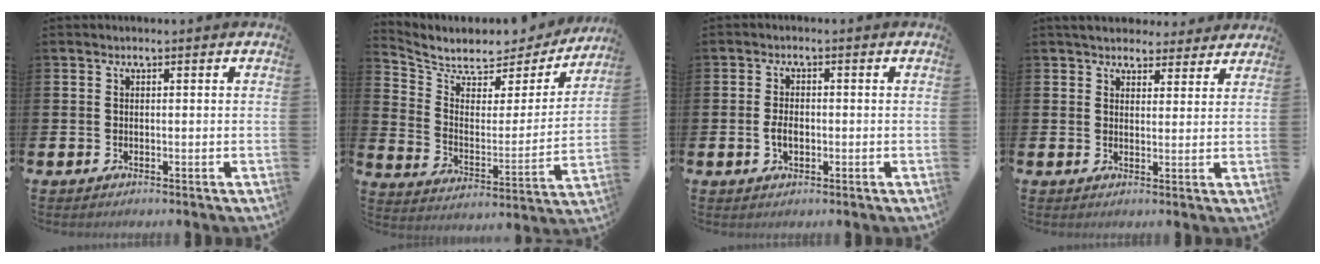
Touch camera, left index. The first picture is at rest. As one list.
[{"total": 6.3, "force": [5.7, 2.6, 1.0], "torque": [-0.057, -0.052, 0.092]}, {"total": 2.6, "force": [-0.5, 1.7, 1.9], "torque": [-0.021, -0.002, -0.014]}, {"total": 4.7, "force": [4.4, 1.7, 0.4], "torque": [-0.007, -0.024, 0.077]}]